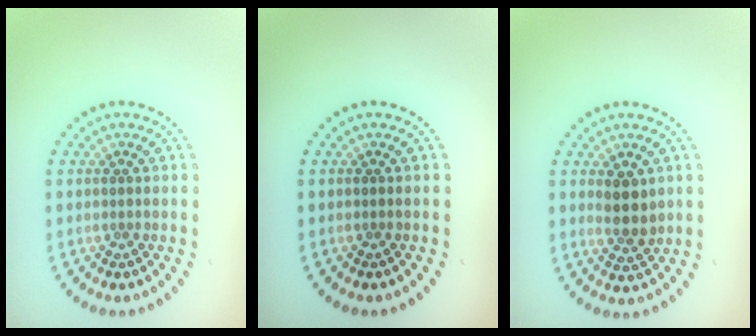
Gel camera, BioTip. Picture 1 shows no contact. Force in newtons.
{"total": 0.0}
{"total": 2.7, "press": 2.5, "slide": 0.9}